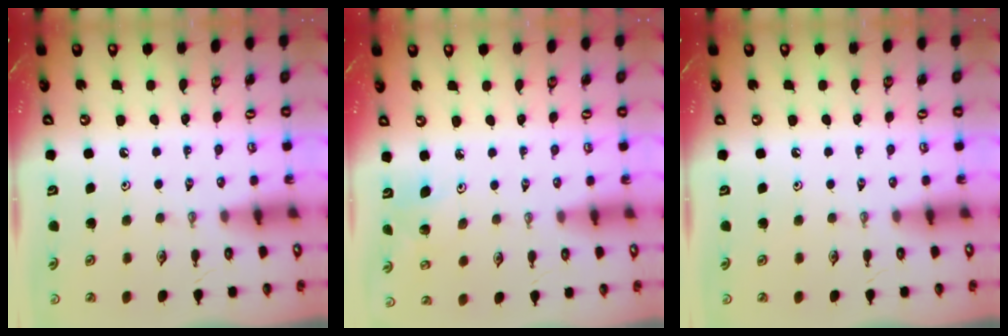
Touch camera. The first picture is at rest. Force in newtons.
{"total": 5.6, "press": 5.5, "slide": 0.8}
{"total": 0.0}